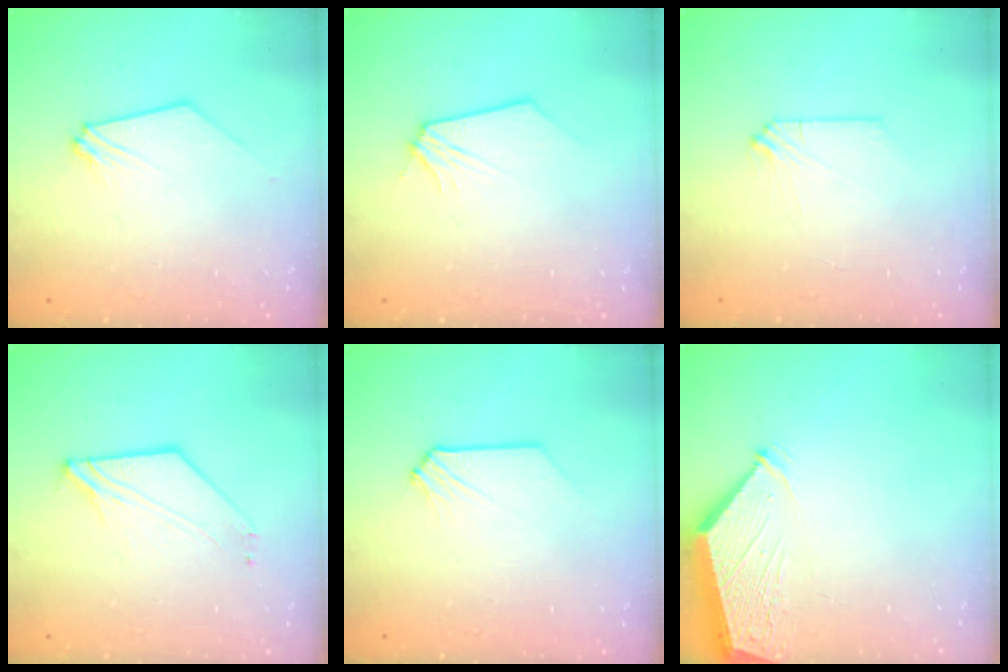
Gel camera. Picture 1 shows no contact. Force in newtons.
{"total": 0.0}
{"total": 0.0}
{"total": 6.0, "press": 6.0, "slide": 0.7}
{"total": 0.0}
{"total": 2.9, "press": 2.9, "slide": 0.4}